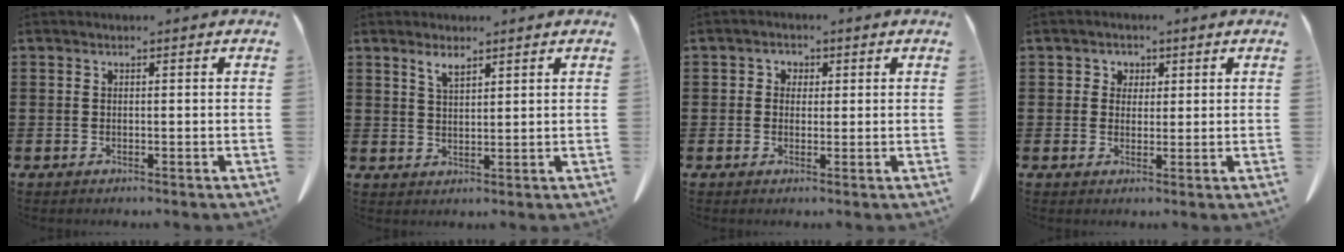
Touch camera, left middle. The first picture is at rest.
{"total": 2.5, "force": [1.6, 0.5, 1.9], "torque": [-0.042, 0.002, 0.028]}
{"total": 1.6, "force": [0.2, 1.5, 0.5], "torque": [-0.017, 0.009, 0.000]}
{"total": 2.1, "force": [0.9, 1.8, 0.3], "torque": [-0.007, 0.006, 0.013]}